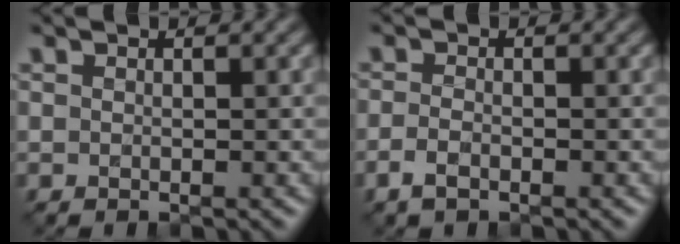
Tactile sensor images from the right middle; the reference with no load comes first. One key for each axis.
{"total": 1.6, "fx": -0.9, "fy": 0.8, "fz": 1.1, "tx": -0.025, "ty": -0.003, "tz": -0.021}